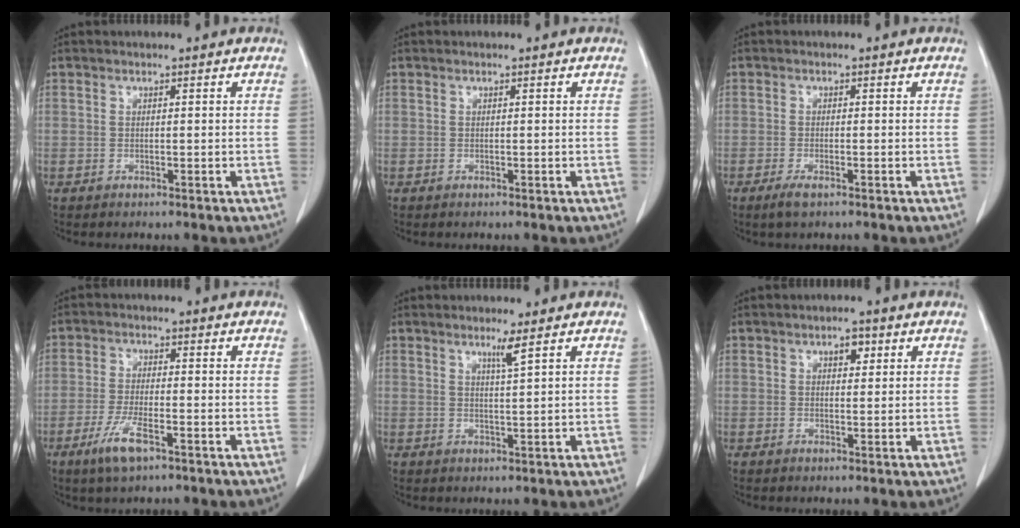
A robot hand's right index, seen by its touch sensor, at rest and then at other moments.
{"total": 0.0}
{"total": 1.9, "force": [-1.2, 0.4, 1.4], "torque": [-0.033, -0.004, -0.022]}
{"total": 5.5, "force": [-3.1, 1.0, 4.4], "torque": [-0.096, -0.008, -0.055]}
{"total": 2.1, "force": [1.4, -0.6, 1.5], "torque": [-0.028, -0.010, 0.029]}
{"total": 2.2, "force": [1.1, 1.1, 1.5], "torque": [-0.019, 0.001, 0.015]}